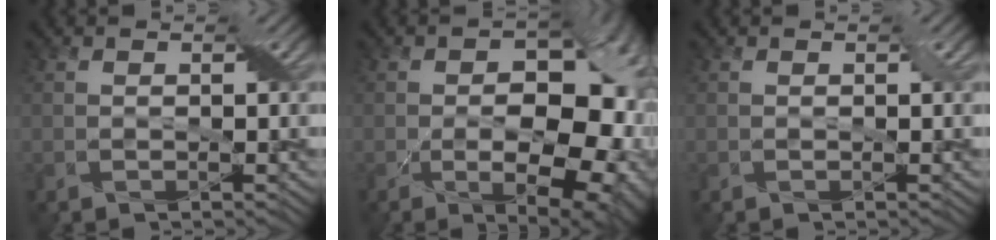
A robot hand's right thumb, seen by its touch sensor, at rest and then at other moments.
{"total": 16.5, "force": [-3.1, 10.1, 12.7], "torque": [-0.121, -0.004, -0.012]}
{"total": 0.0}